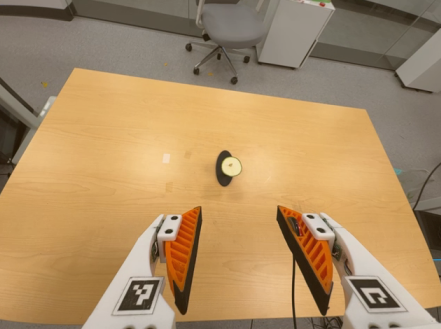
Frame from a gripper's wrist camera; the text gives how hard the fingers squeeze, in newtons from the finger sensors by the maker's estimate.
{"total": 0.0}